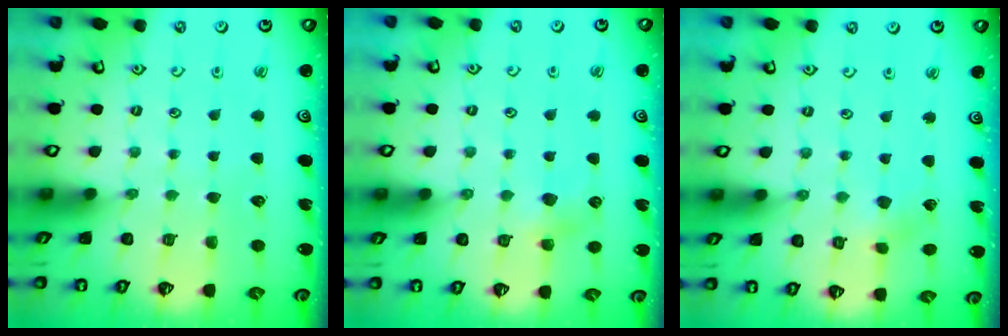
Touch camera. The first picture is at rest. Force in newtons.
{"total": 5.5, "press": 5.4, "slide": 0.5}
{"total": 2.7, "press": 2.7, "slide": 0.7}